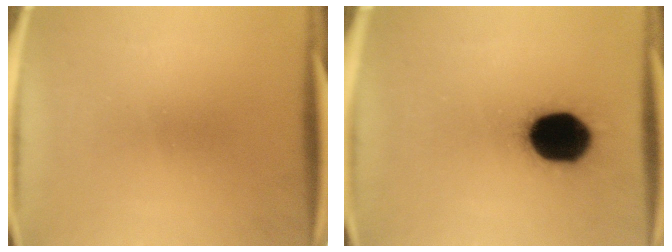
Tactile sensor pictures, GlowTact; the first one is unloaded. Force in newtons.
{"total": 19.2}